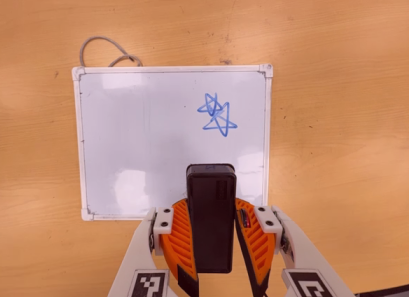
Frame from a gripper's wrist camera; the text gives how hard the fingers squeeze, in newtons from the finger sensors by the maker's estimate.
{"total": 9.7, "left": 8.0, "right": 11.4}